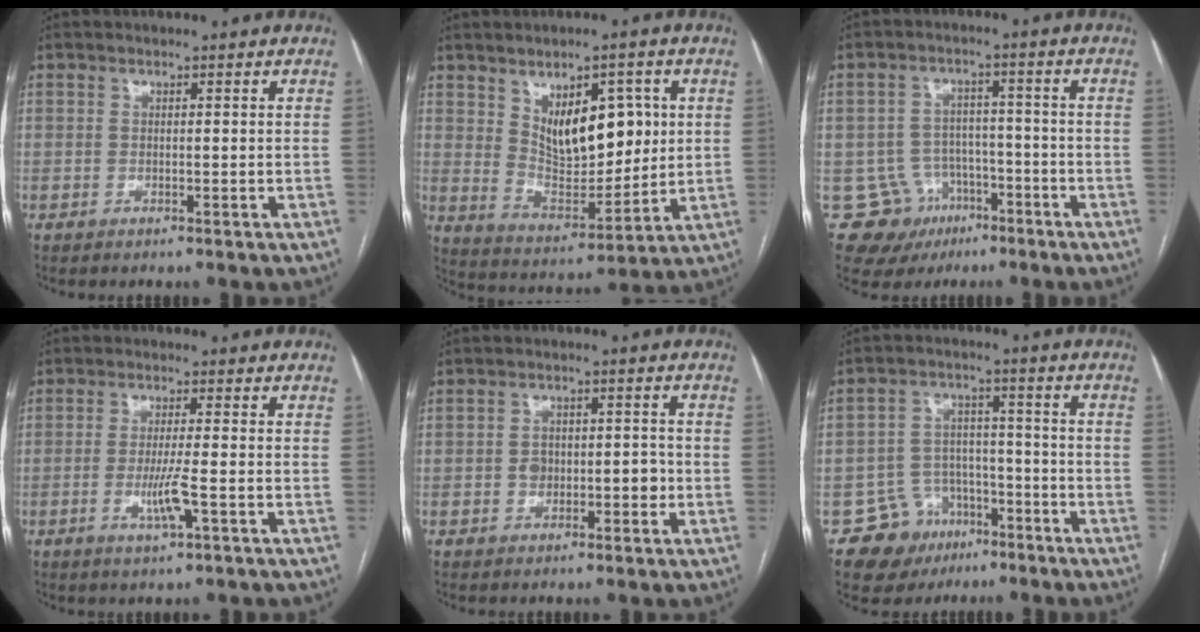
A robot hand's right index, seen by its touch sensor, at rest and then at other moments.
{"total": 12.3, "force": [3.7, 6.1, 10.0], "torque": [-0.162, 0.004, 0.074]}
{"total": 9.5, "force": [-4.6, 8.3, 1.2], "torque": [-0.019, 0.024, -0.057]}
{"total": 4.7, "force": [-1.5, 0.0, 4.4], "torque": [-0.087, -0.010, -0.027]}
{"total": 4.4, "force": [-0.9, 2.9, 3.2], "torque": [-0.046, 0.020, -0.009]}
{"total": 9.1, "force": [-5.4, 7.3, 1.4], "torque": [-0.015, 0.037, -0.075]}